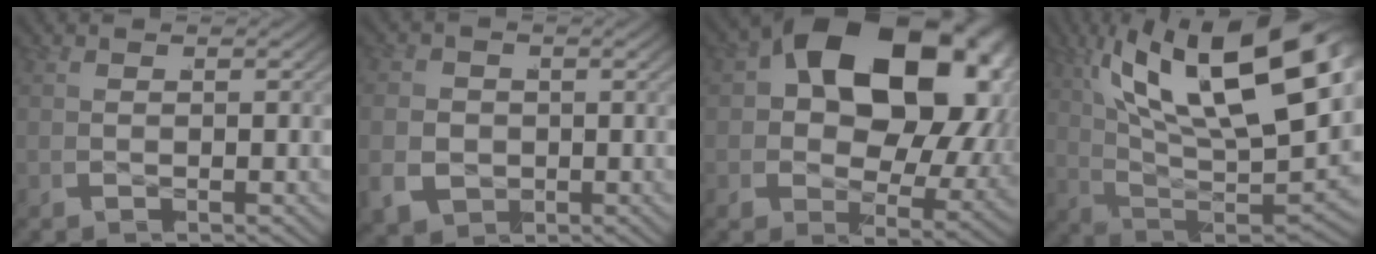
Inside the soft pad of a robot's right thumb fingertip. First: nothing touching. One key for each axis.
{"total": 6.0, "fx": -1.2, "fy": 5.4, "fz": 2.5, "tx": -0.074, "ty": -0.034, "tz": -0.006}
{"total": 17.8, "fx": 2.9, "fy": 11.2, "fz": 13.5, "tx": -0.253, "ty": -0.026, "tz": 0.053}
{"total": 18.5, "fx": 4.0, "fy": 9.5, "fz": 15.4, "tx": -0.272, "ty": -0.022, "tz": 0.072}